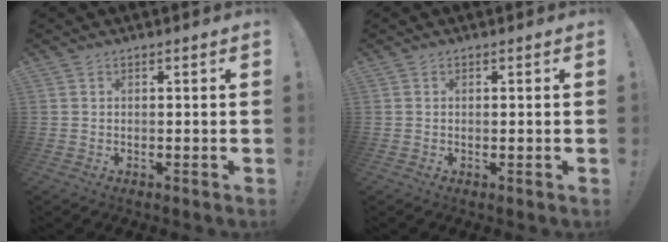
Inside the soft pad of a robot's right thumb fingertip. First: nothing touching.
{"total": 0.8, "force": [0.1, -0.2, 0.7], "torque": [-0.006, -0.004, 0.000]}